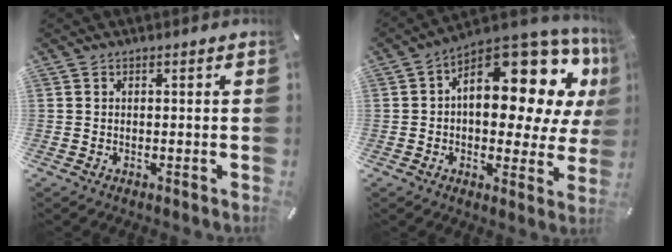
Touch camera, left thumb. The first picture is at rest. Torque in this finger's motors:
{"motor_torque": [1.53, 1.49, 1.72, -0.10, 0.21]}